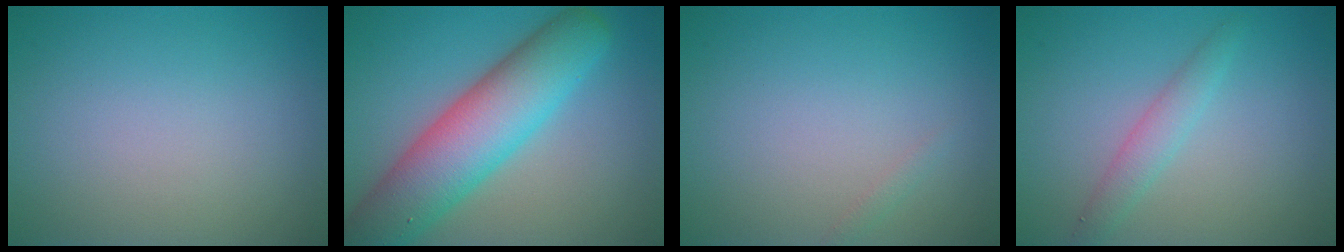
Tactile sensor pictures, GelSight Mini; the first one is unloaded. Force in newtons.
{"total": 9.5, "press": 9.5, "slide": 0.5}
{"total": 0.6, "press": 0.6, "slide": 0.0}
{"total": 2.5, "press": 2.5, "slide": 0.1}